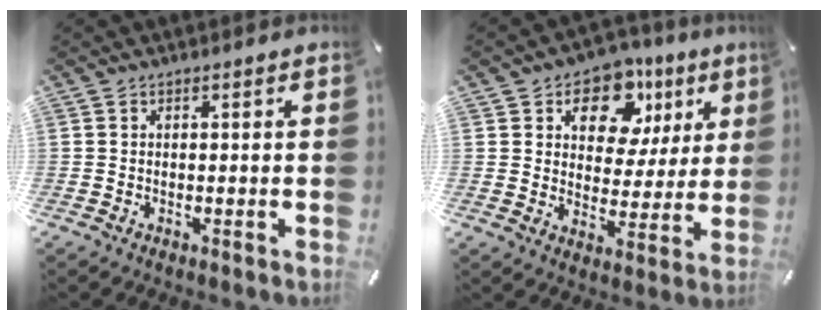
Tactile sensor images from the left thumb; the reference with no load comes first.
{"total": 12.2, "force": [6.4, 8.5, 6.0], "torque": [-0.089, -0.033, 0.113]}